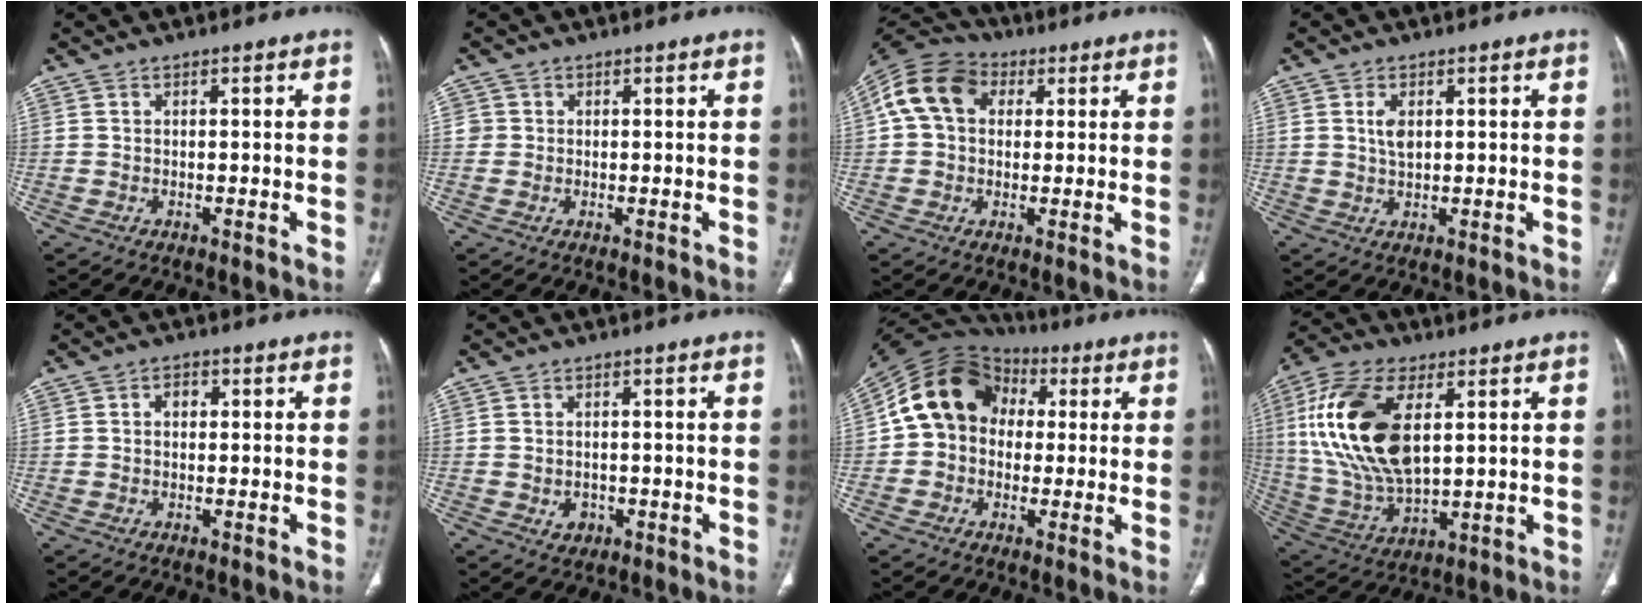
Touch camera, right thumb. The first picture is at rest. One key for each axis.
{"total": 1.7, "fx": 0.2, "fy": 1.6, "fz": 0.1, "tx": 0.011, "ty": 0.004, "tz": 0.001}
{"total": 12.0, "fx": 3.0, "fy": 9.2, "fz": 7.2, "tx": -0.126, "ty": 0.027, "tz": 0.043}
{"total": 3.2, "fx": 0.9, "fy": 1.8, "fz": 2.5, "tx": -0.041, "ty": -0.005, "tz": 0.020}
{"total": 2.1, "fx": 0.3, "fy": 1.5, "fz": 1.4, "tx": -0.018, "ty": 0.010, "tz": 0.004}
{"total": 2.7, "fx": -0.7, "fy": 2.3, "fz": 1.3, "tx": -0.011, "ty": 0.003, "tz": -0.001}
{"total": 14.4, "fx": 1.9, "fy": 11.8, "fz": 8.0, "tx": -0.123, "ty": 0.035, "tz": 0.023}
{"total": 21.2, "fx": 5.2, "fy": 11.1, "fz": 17.3, "tx": -0.352, "ty": -0.014, "tz": 0.101}